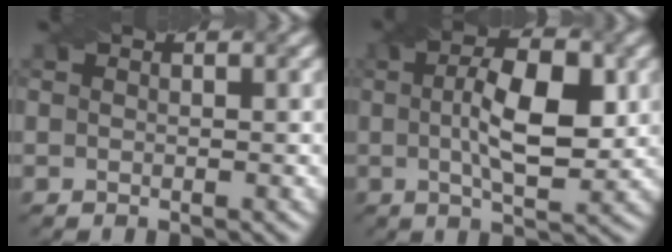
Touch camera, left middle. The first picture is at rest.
{"total": 7.5, "force": [0.8, 2.7, 6.9], "torque": [-0.114, 0.007, 0.010]}